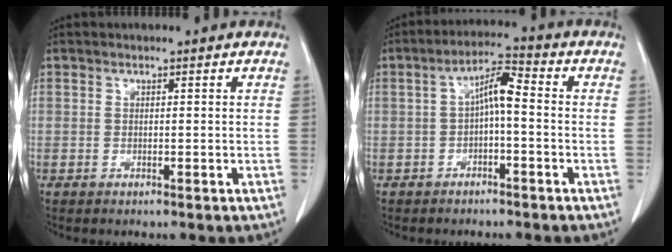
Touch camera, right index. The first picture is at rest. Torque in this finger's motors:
{"motor_torque": [0.82, -0.32, 0.43, 0.09]}